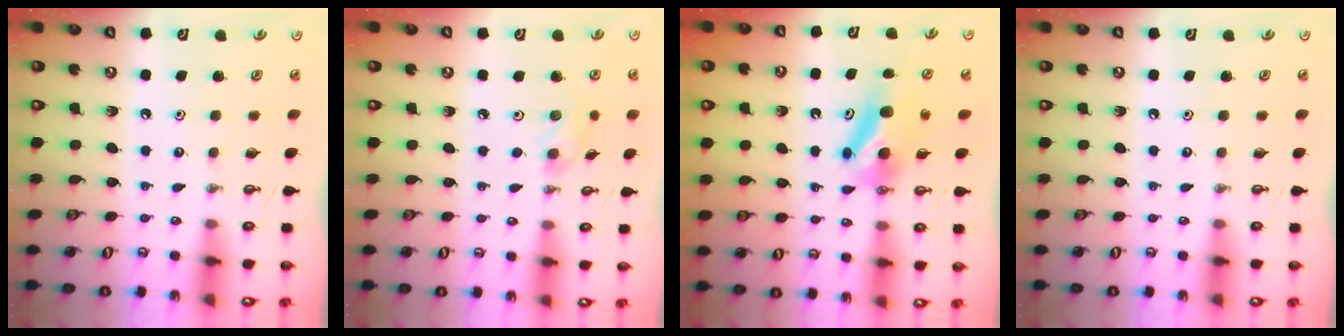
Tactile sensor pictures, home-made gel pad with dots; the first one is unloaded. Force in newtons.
{"total": 4.7, "press": 4.4, "slide": 1.4}
{"total": 7.1, "press": 6.2, "slide": 3.5}
{"total": 0.0}